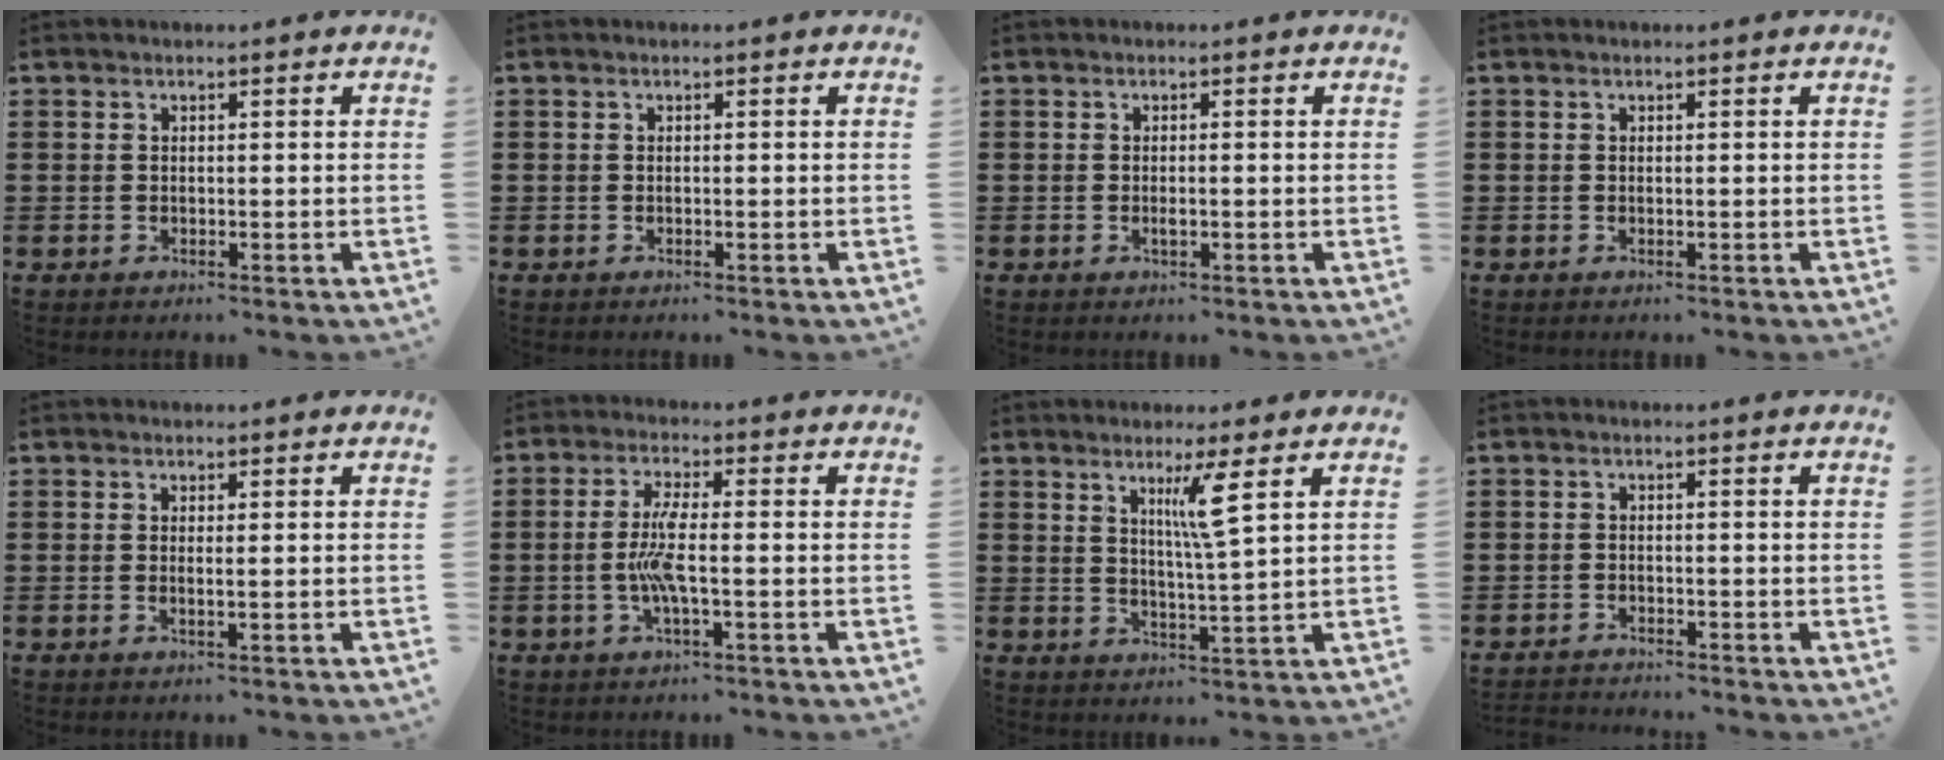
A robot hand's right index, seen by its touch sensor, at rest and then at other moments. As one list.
[{"total": 0.0}, {"total": 1.2, "force": [-0.3, 0.2, 1.1], "torque": [-0.029, -0.006, -0.007]}, {"total": 0.0}, {"total": 0.8, "force": [0.0, -0.1, 0.8], "torque": [-0.014, -0.003, -0.001]}, {"total": 5.4, "force": [-1.2, 0.8, 5.2], "torque": [-0.115, -0.009, -0.029]}, {"total": 5.3, "force": [2.6, -0.4, 4.6], "torque": [-0.089, -0.007, 0.038]}, {"total": 1.6, "force": [-1.6, 0.1, -0.1], "torque": [-0.003, 0.003, -0.035]}]